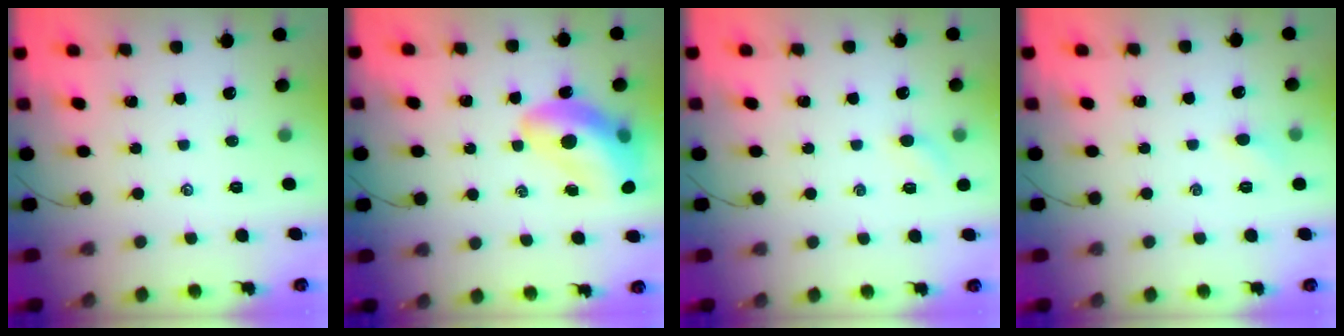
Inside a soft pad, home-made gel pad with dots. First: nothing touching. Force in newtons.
{"total": 17.8, "press": 17.3, "slide": 4.2}
{"total": 4.8, "press": 4.7, "slide": 1.1}
{"total": 3.7, "press": 3.5, "slide": 1.2}